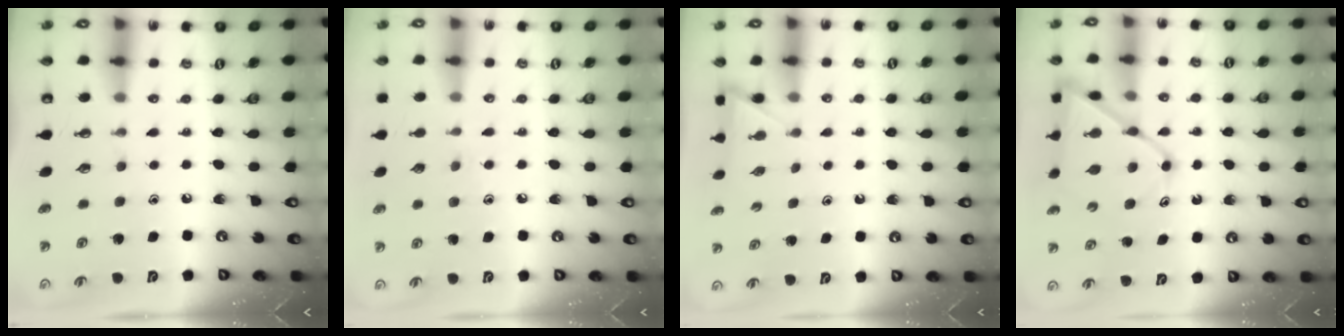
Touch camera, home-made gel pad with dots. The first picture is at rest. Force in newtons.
{"total": 5.0, "press": 5.0, "slide": 0.6}
{"total": 4.5, "press": 4.5, "slide": 0.2}
{"total": 14.1, "press": 14.1, "slide": 1.1}